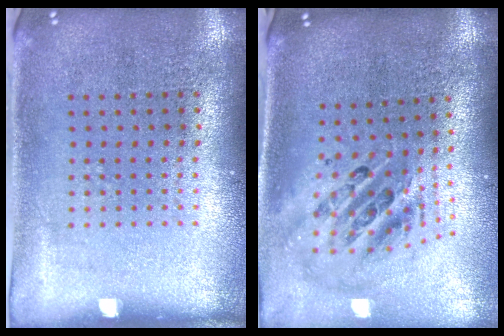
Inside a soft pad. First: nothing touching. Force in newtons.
{"total": 2.5, "press": 1.7, "slide": 1.8}